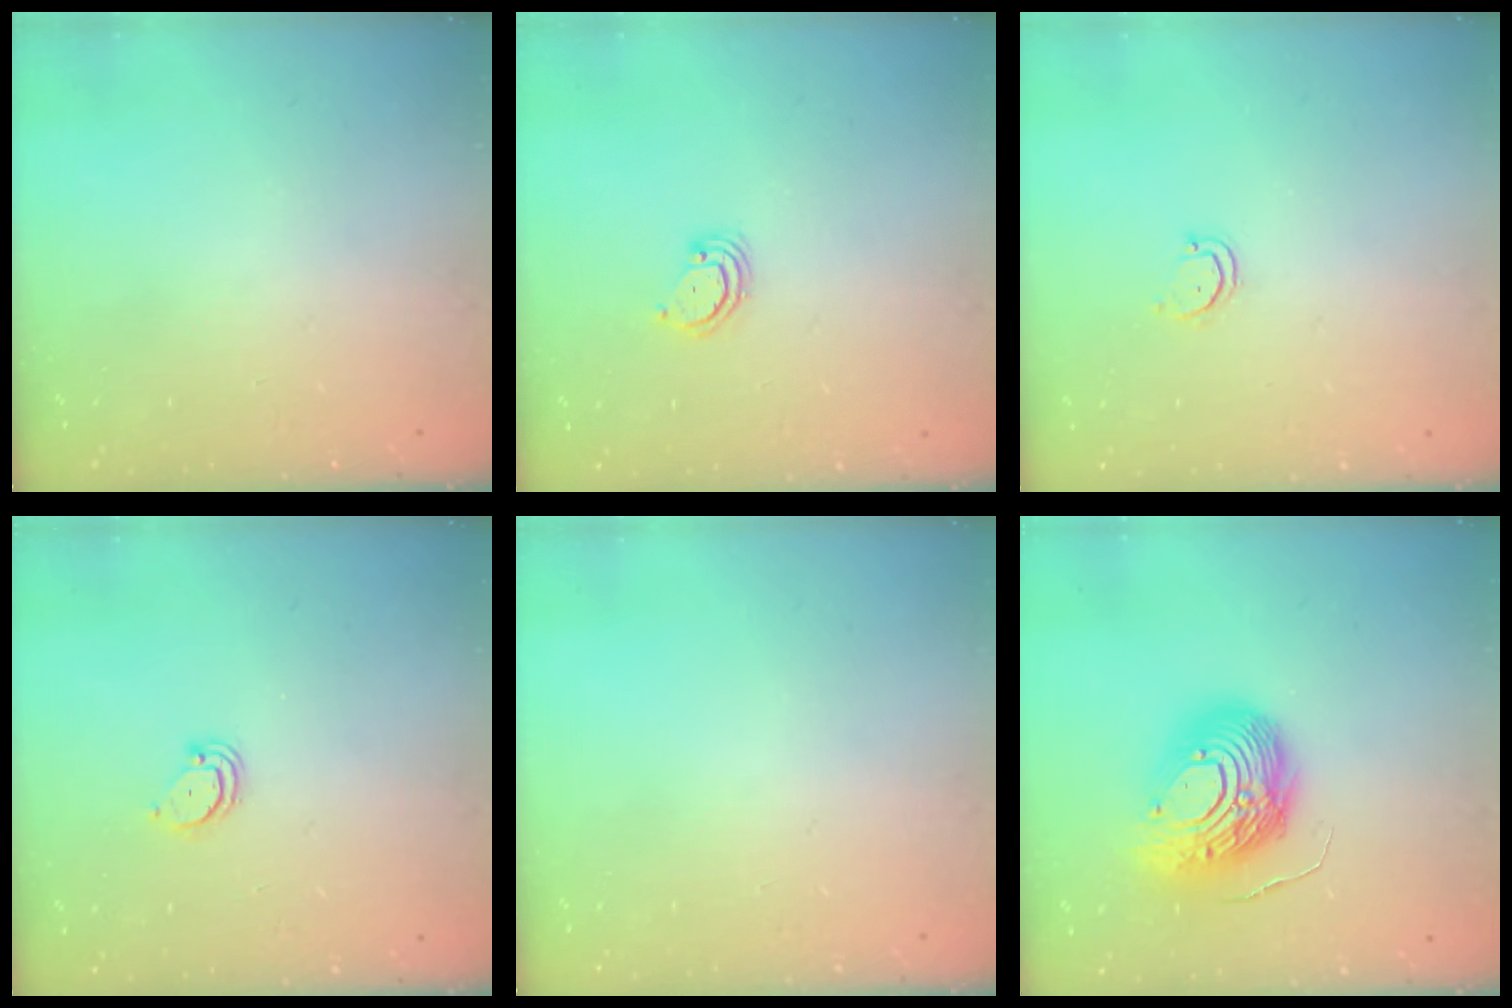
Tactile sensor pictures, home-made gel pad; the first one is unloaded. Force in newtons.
{"total": 2.9, "press": 2.9, "slide": 0.2}
{"total": 2.6, "press": 2.6, "slide": 0.2}
{"total": 2.6, "press": 2.6, "slide": 0.2}
{"total": 0.0}
{"total": 16.1, "press": 16.1, "slide": 1.4}